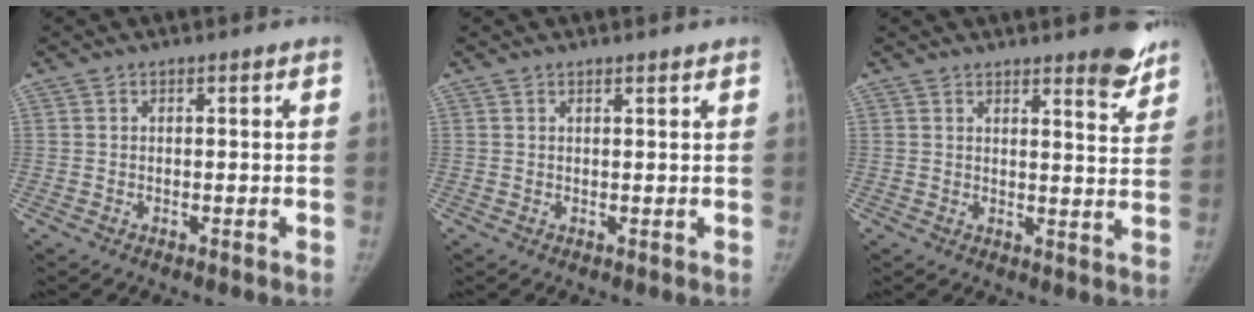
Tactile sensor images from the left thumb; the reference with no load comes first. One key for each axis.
{"total": 1.0, "fx": 0.9, "fy": 0.1, "fz": 0.4, "tx": -0.005, "ty": -0.005, "tz": 0.015}
{"total": 7.3, "fx": 5.7, "fy": 1.7, "fz": 4.2, "tx": -0.032, "ty": -0.040, "tz": 0.067}